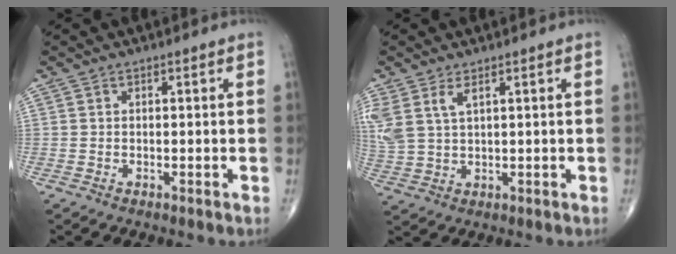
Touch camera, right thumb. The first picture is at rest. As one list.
[{"total": 7.2, "force": [3.4, 3.5, 5.3], "torque": [-0.132, -0.003, 0.078]}]